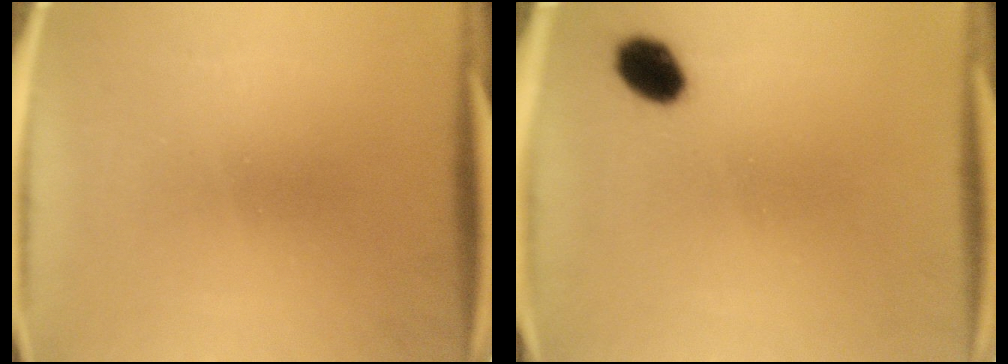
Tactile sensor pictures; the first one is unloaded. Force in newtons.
{"total": 5.5}